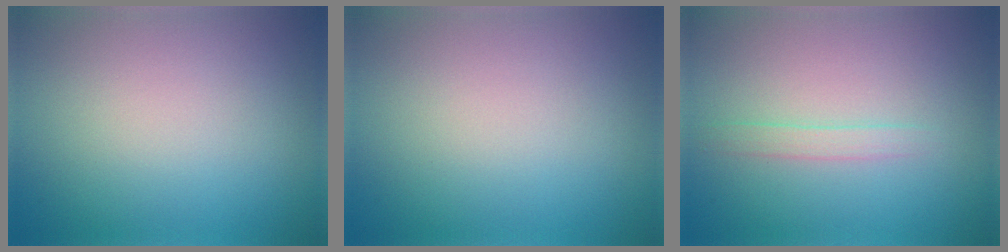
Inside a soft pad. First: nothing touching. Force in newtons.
{"total": 0.0}
{"total": 1.2, "press": 1.2, "slide": 0.1}